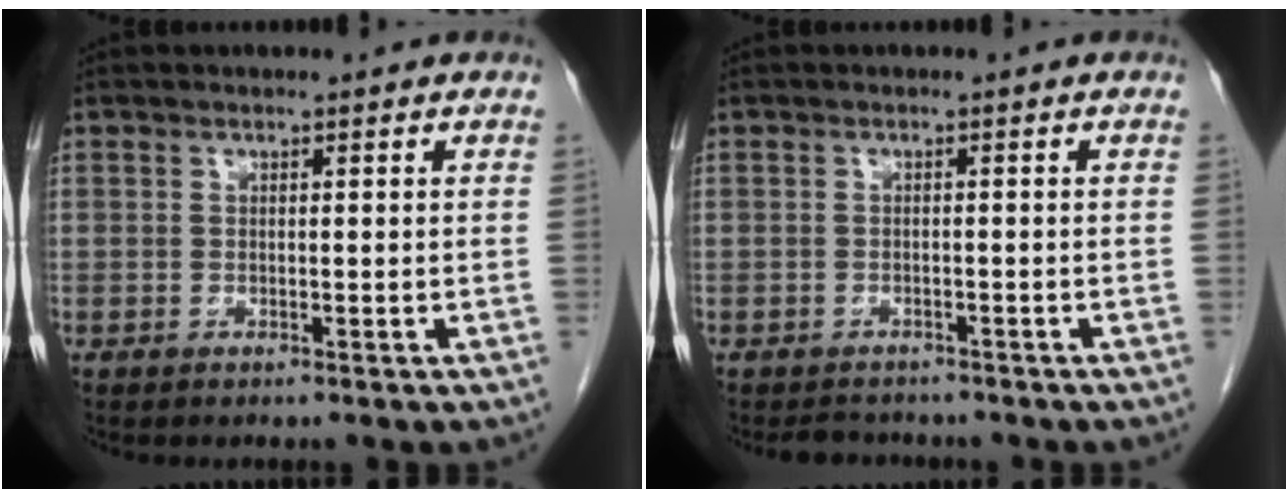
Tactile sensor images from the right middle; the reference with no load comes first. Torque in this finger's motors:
{"motor_torque": [0.01, 0.01, 0.00, 0.00]}